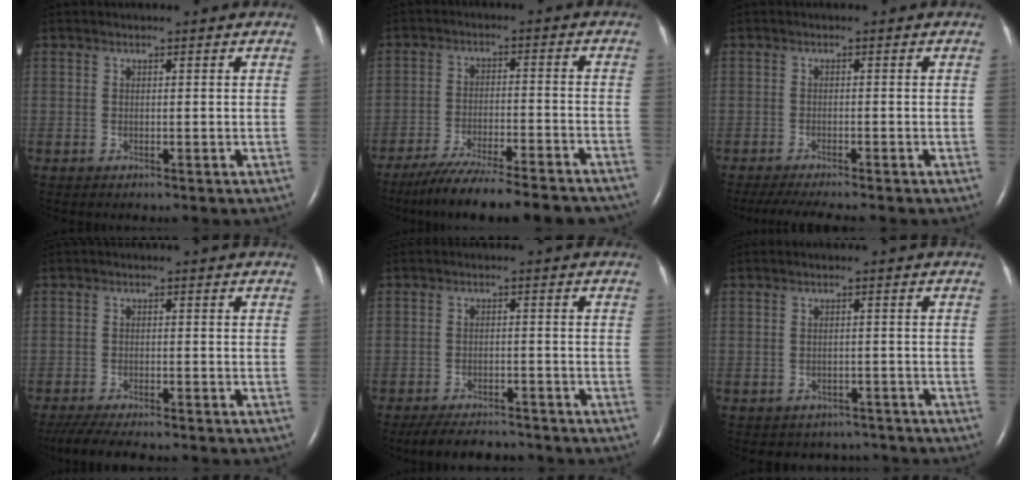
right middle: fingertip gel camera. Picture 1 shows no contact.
{"total": 19.4, "force": [-17.1, 2.1, 8.8], "torque": [-0.112, -0.024, -0.244]}
{"total": 6.9, "force": [-5.9, 0.3, 3.6], "torque": [-0.053, -0.017, -0.092]}
{"total": 8.1, "force": [-6.9, 1.1, 4.2], "torque": [-0.070, -0.020, -0.109]}
{"total": 7.3, "force": [-6.6, 2.0, 2.4], "torque": [-0.039, -0.012, -0.098]}
{"total": 4.5, "force": [-3.9, 2.2, -0.2], "torque": [0.000, 0.011, -0.045]}